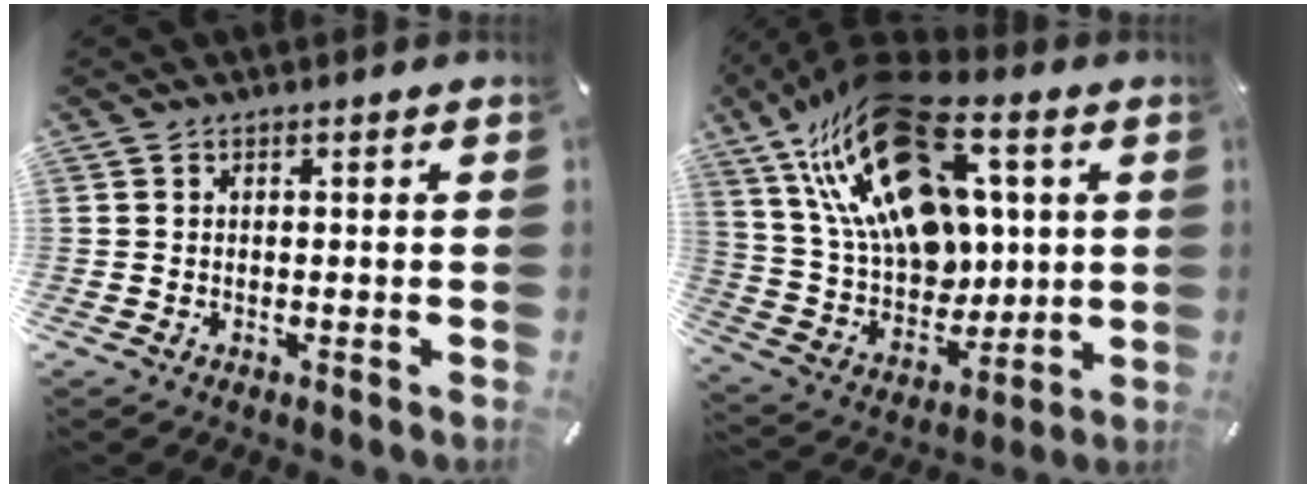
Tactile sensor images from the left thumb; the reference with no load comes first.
{"total": 26.5, "force": [11.4, 16.5, 17.3], "torque": [-0.341, -0.062, 0.199]}